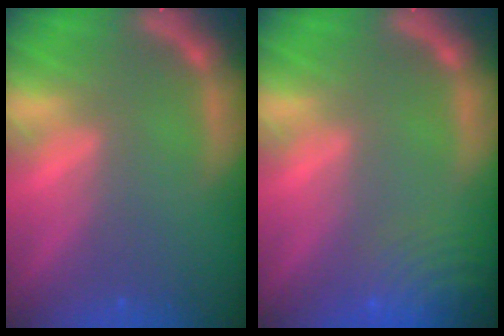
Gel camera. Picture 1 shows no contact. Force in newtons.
{"total": 10.0}